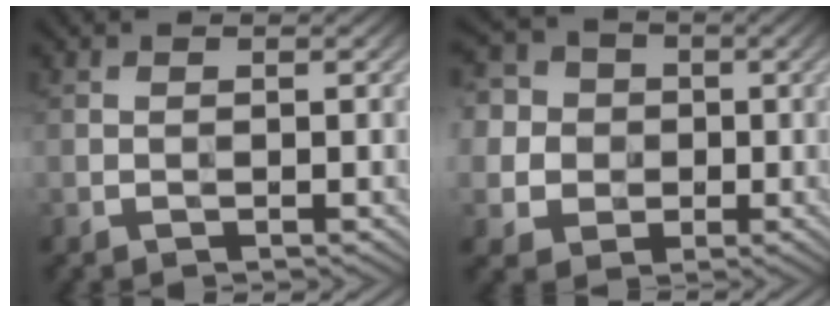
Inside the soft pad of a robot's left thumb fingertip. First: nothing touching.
{"total": 10.3, "force": [1.2, 9.4, 4.0], "torque": [-0.146, 0.017, 0.000]}